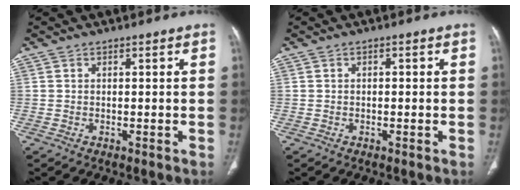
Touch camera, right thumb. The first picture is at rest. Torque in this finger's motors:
{"motor_torque": [-0.36, -0.52, -0.11, 0.51, 0.00]}